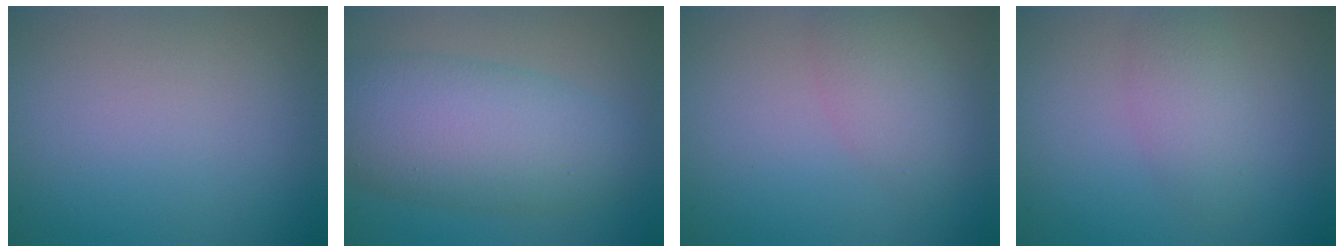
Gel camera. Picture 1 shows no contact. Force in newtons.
{"total": 8.7, "press": 8.7, "slide": 0.1}
{"total": 2.9, "press": 2.9, "slide": 0.1}
{"total": 1.9, "press": 1.9, "slide": 0.1}